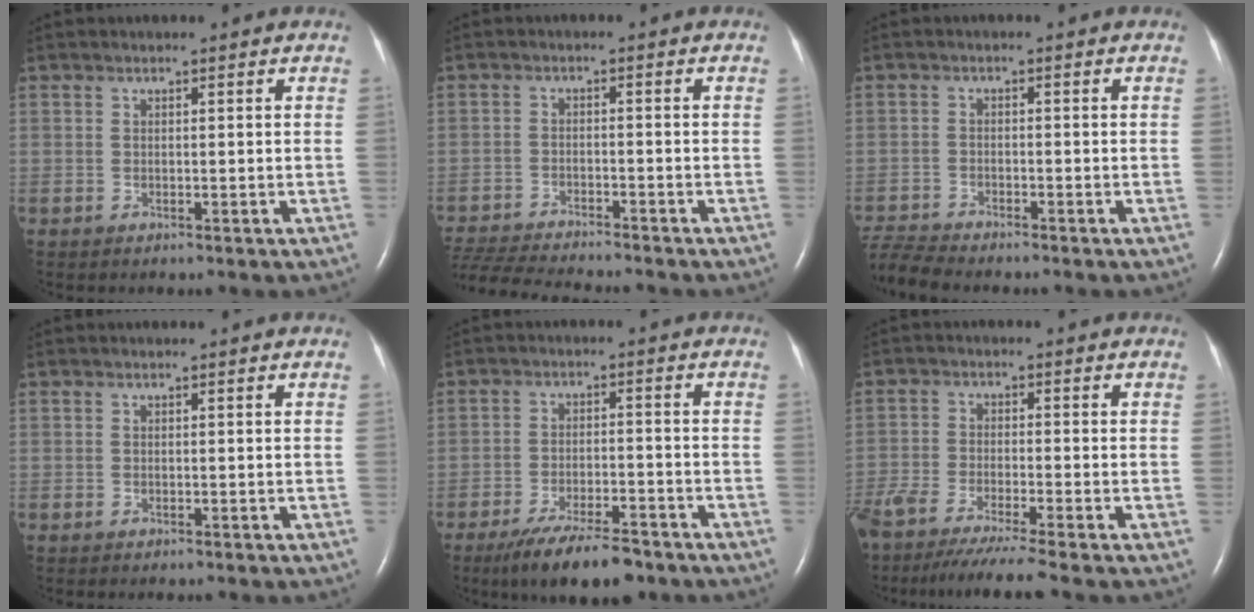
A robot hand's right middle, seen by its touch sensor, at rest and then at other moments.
{"total": 13.2, "force": [-12.2, 1.2, 5.0], "torque": [-0.096, -0.016, -0.190]}
{"total": 5.2, "force": [-5.2, -0.3, 0.8], "torque": [-0.022, -0.015, -0.097]}
{"total": 1.1, "force": [-0.9, 0.2, 0.5], "torque": [-0.009, -0.003, -0.010]}
{"total": 10.5, "force": [-8.1, 2.3, 6.2], "torque": [-0.105, -0.020, -0.135]}
{"total": 11.9, "force": [-10.2, -1.0, 6.1], "torque": [-0.084, -0.039, -0.165]}